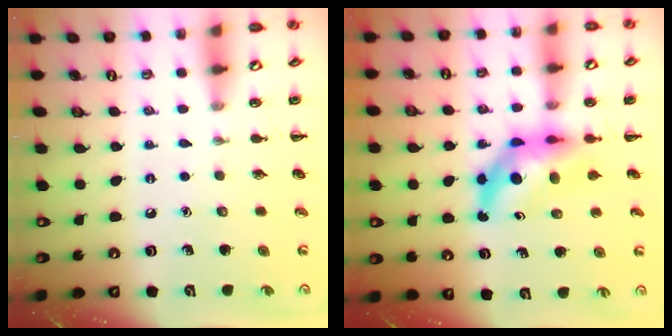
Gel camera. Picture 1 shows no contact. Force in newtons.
{"total": 6.0, "press": 5.7, "slide": 1.7}